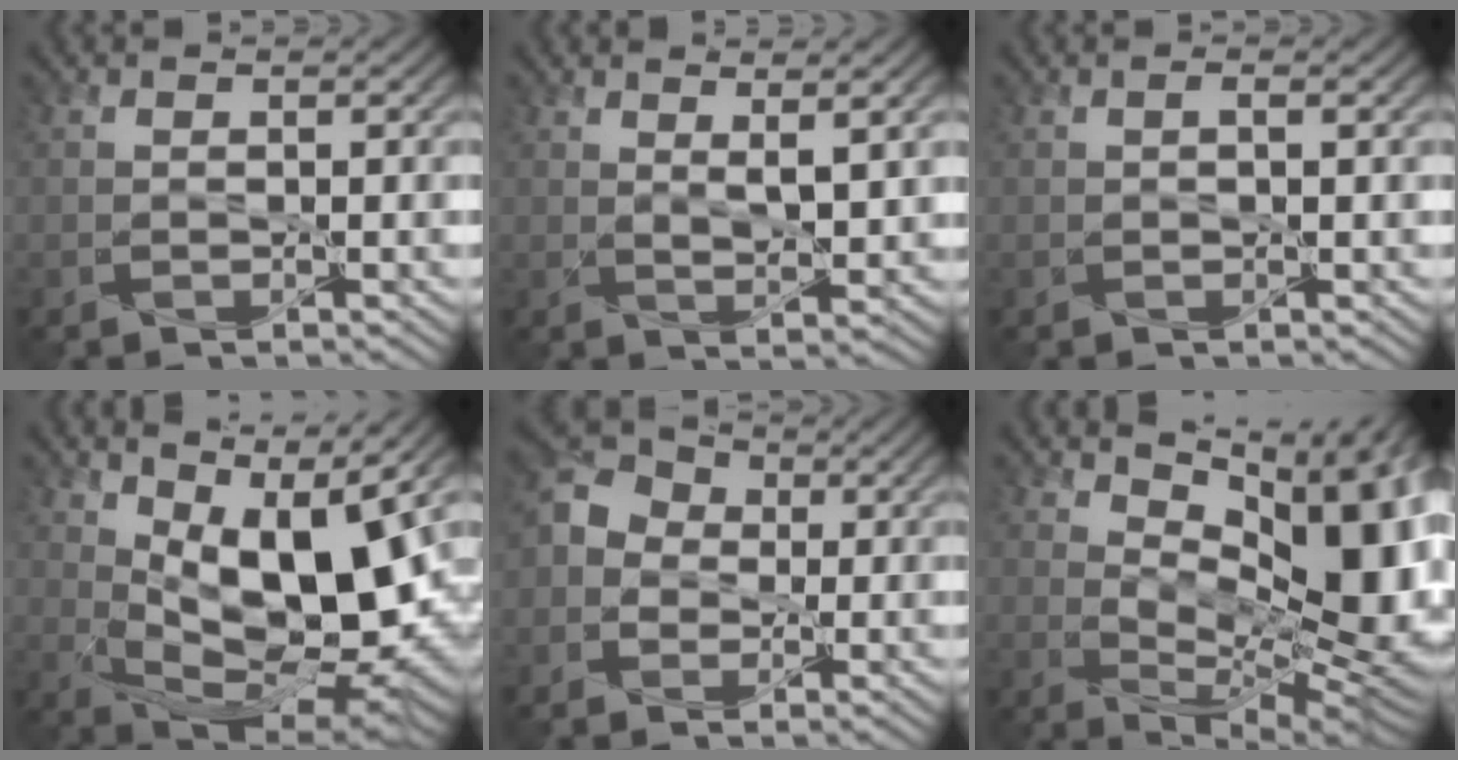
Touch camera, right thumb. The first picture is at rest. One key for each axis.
{"total": 3.1, "fx": 2.0, "fy": 0.5, "fz": 2.3, "tx": -0.050, "ty": -0.007, "tz": 0.041}
{"total": 0.7, "fx": 0.2, "fy": 0.1, "fz": 0.6, "tx": -0.009, "ty": 0.000, "tz": 0.006}
{"total": 14.0, "fx": 3.1, "fy": 6.3, "fz": 12.1, "tx": -0.193, "ty": -0.004, "tz": 0.062}
{"total": 6.9, "fx": -1.0, "fy": 5.9, "fz": 3.4, "tx": -0.103, "ty": 0.005, "tz": -0.036}
{"total": 13.9, "fx": 4.6, "fy": 6.5, "fz": 11.4, "tx": -0.163, "ty": -0.002, "tz": 0.083}